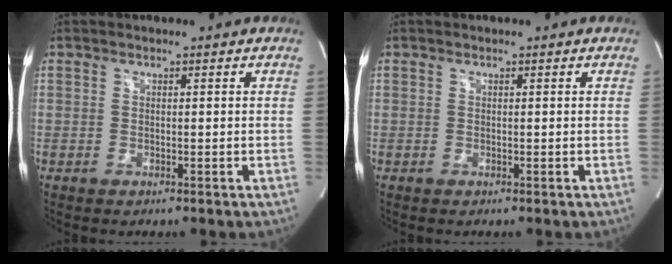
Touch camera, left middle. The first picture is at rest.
{"total": 0.0}